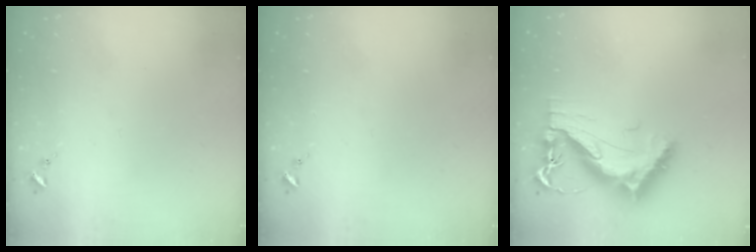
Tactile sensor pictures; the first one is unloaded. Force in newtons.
{"total": 0.0}
{"total": 11.9, "press": 11.9, "slide": 1.0}